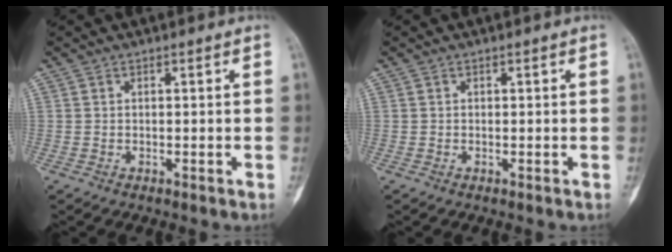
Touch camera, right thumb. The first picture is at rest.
{"total": 0.0}